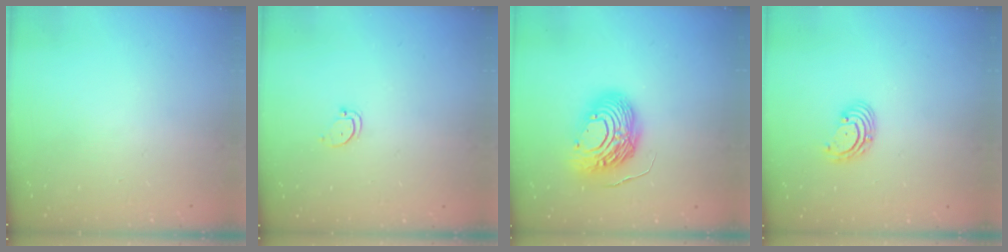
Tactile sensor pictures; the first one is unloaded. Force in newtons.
{"total": 2.9, "press": 2.9, "slide": 0.2}
{"total": 13.0, "press": 13.0, "slide": 1.1}
{"total": 2.7, "press": 2.7, "slide": 0.1}